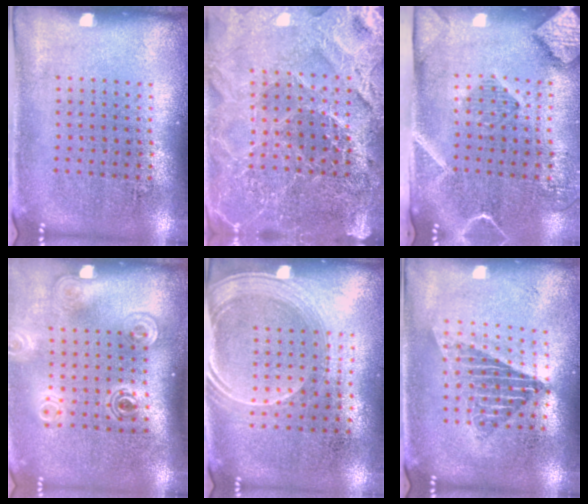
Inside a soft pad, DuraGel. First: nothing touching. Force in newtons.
{"total": 4.4, "press": 4.1, "slide": 1.6}
{"total": 2.7, "press": 2.0, "slide": 1.8}
{"total": 1.8, "press": 1.4, "slide": 1.2}
{"total": 1.6, "press": 1.4, "slide": 0.8}
{"total": 1.5, "press": 1.3, "slide": 0.8}